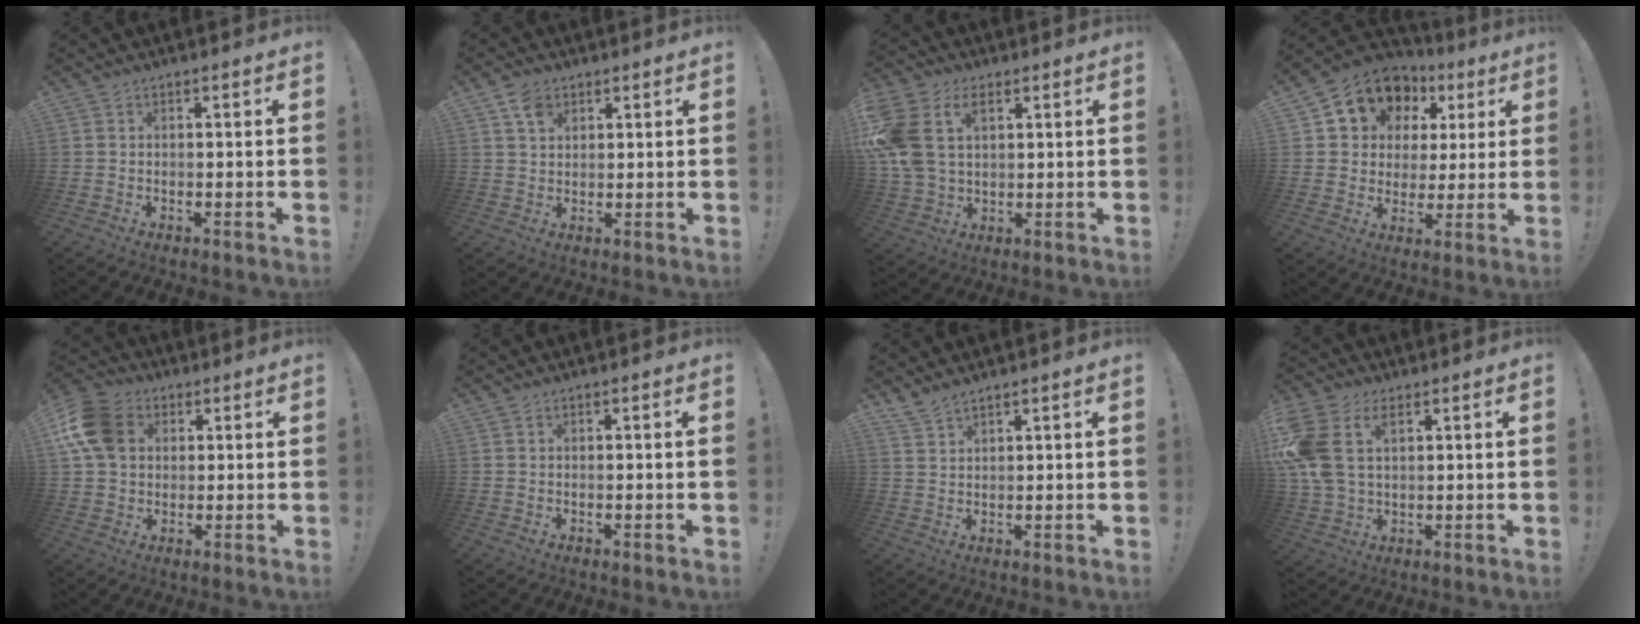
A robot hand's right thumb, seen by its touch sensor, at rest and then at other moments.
{"total": 5.1, "force": [3.0, 3.4, 2.3], "torque": [-0.035, -0.009, 0.055]}
{"total": 13.8, "force": [5.3, 9.1, 8.9], "torque": [-0.194, -0.016, 0.102]}
{"total": 12.3, "force": [6.4, 9.6, 4.4], "torque": [-0.076, -0.035, 0.126]}
{"total": 14.0, "force": [3.5, 10.9, 8.1], "torque": [-0.149, 0.004, 0.071]}
{"total": 0.5, "force": [0.1, -0.3, 0.4], "torque": [-0.012, 0.001, 0.002]}
{"total": 3.3, "force": [2.9, 0.1, 1.5], "torque": [-0.040, -0.015, 0.055]}
{"total": 12.9, "force": [5.0, 8.1, 8.7], "torque": [-0.188, -0.014, 0.094]}